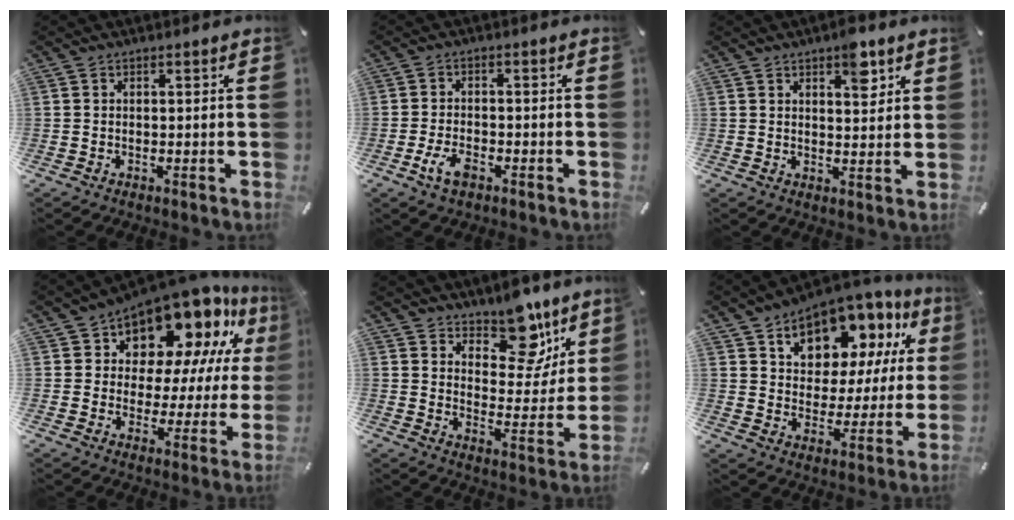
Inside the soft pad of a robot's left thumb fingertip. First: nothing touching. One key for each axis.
{"total": 4.8, "fx": -2.3, "fy": 2.5, "fz": 3.3, "tx": -0.079, "ty": 0.004, "tz": -0.048}
{"total": 6.4, "fx": 3.8, "fy": 2.9, "fz": 4.2, "tx": -0.042, "ty": -0.019, "tz": 0.059}
{"total": 16.4, "fx": 13.0, "fy": 7.7, "fz": 6.4, "tx": -0.109, "ty": -0.108, "tz": 0.221}
{"total": 14.3, "fx": 10.8, "fy": 7.3, "fz": 5.9, "tx": -0.062, "ty": -0.094, "tz": 0.189}
{"total": 12.7, "fx": 8.5, "fy": 8.2, "fz": 4.8, "tx": -0.081, "ty": -0.066, "tz": 0.147}